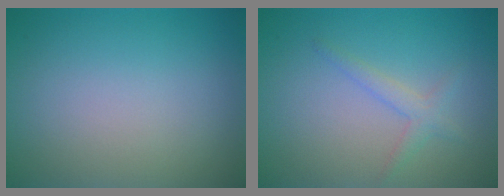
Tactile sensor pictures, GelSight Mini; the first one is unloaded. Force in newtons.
{"total": 1.6, "press": 1.6, "slide": 0.1}